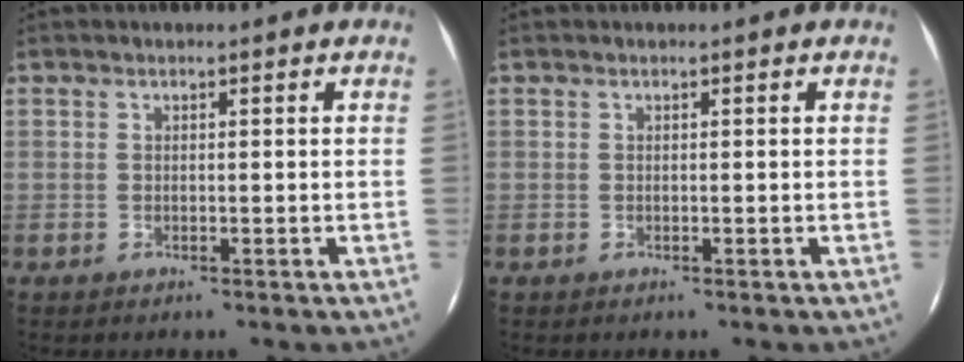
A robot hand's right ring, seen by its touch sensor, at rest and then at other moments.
{"total": 0.0}